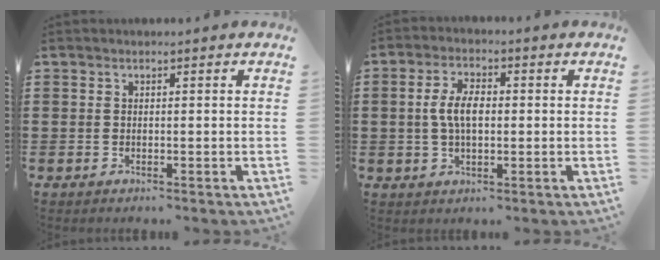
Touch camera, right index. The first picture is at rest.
{"total": 5.5, "force": [0.1, 2.7, 4.8], "torque": [-0.108, 0.004, -0.005]}